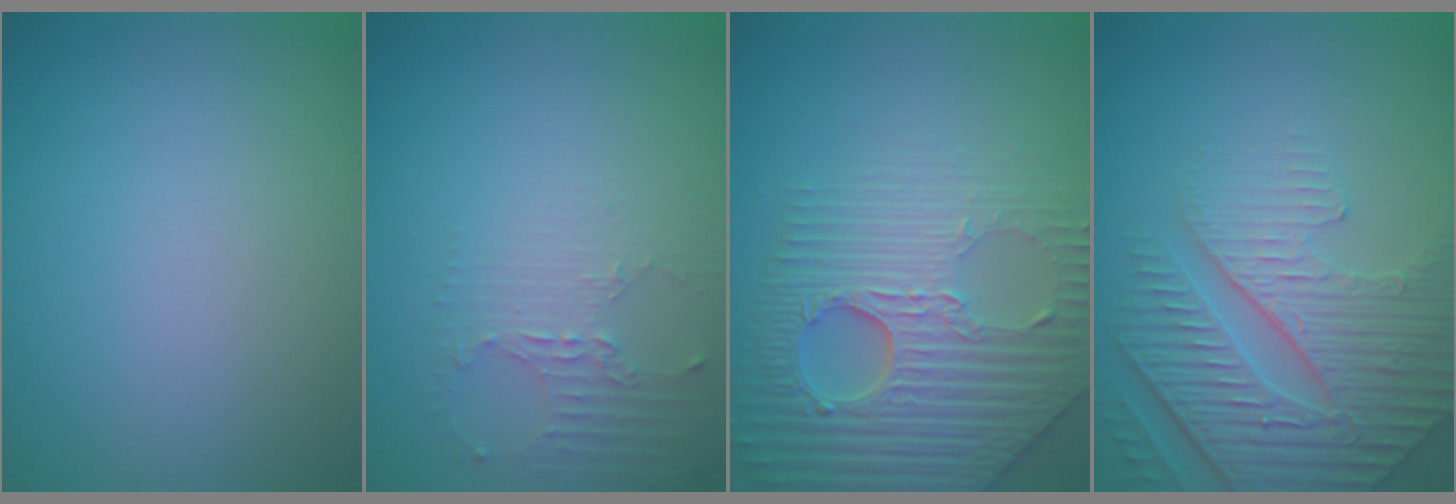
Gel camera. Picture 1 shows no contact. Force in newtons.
{"total": 2.0, "press": 1.5, "slide": 1.4}
{"total": 7.9, "press": 6.0, "slide": 5.1}
{"total": 5.5, "press": 5.0, "slide": 2.2}